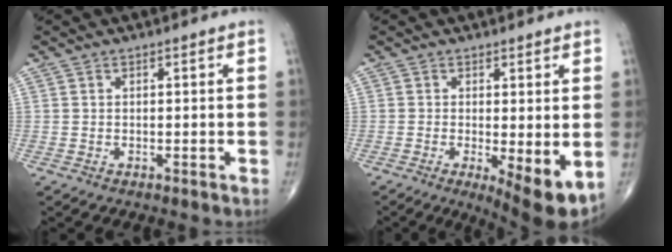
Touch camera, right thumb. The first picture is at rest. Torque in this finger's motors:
{"motor_torque": [-0.08, 0.18, 0.30, 0.10, 0.07]}